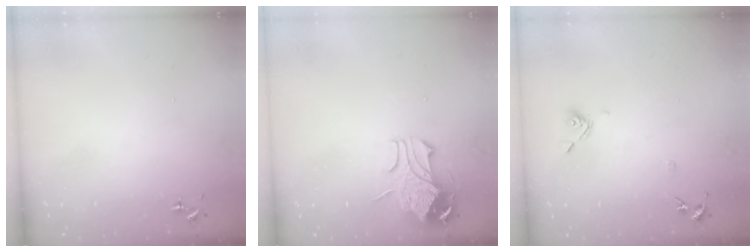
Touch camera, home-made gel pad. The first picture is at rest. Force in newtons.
{"total": 9.9, "press": 9.8, "slide": 1.4}
{"total": 7.5, "press": 7.3, "slide": 1.6}